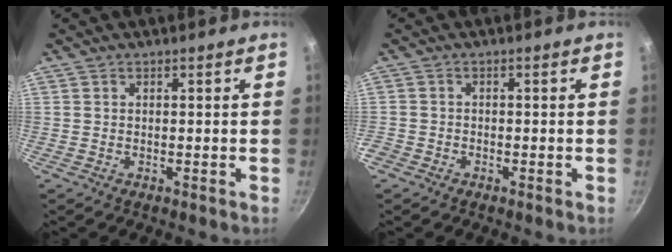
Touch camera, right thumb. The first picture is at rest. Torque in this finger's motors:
{"motor_torque": [0.67, 0.57, -0.06, 0.02, 0.06]}